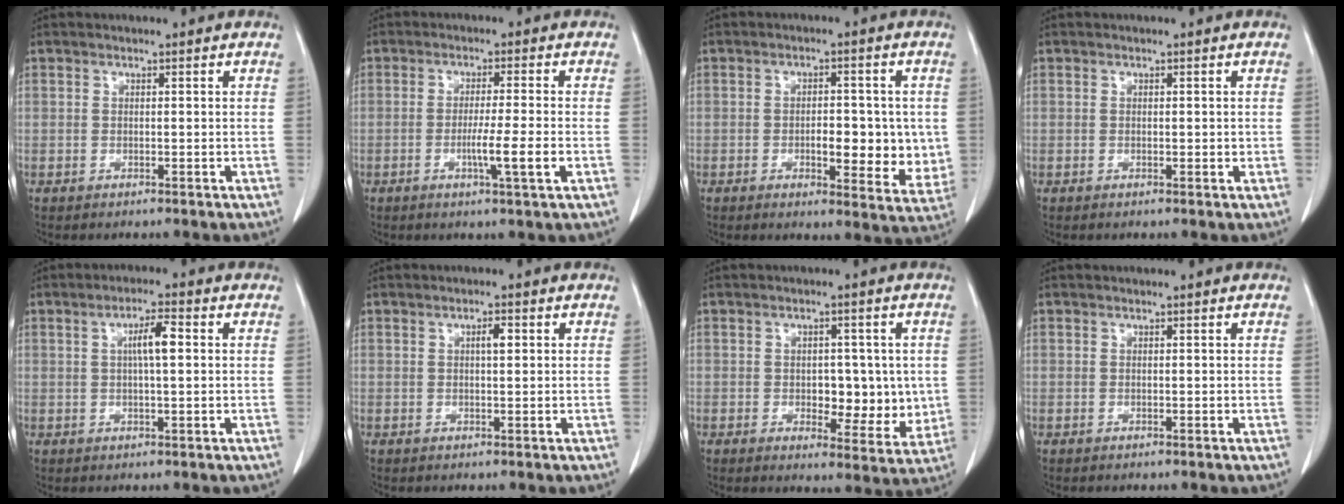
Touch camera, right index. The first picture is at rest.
{"total": 5.5, "force": [-1.6, -0.7, 5.2], "torque": [-0.086, -0.010, -0.025]}
{"total": 9.2, "force": [-0.8, 3.9, 8.3], "torque": [-0.095, -0.006, -0.001]}
{"total": 0.7, "force": [0.0, 0.5, 0.6], "torque": [-0.005, 0.000, 0.004]}
{"total": 4.4, "force": [0.8, 0.5, 4.3], "torque": [-0.076, 0.007, 0.011]}
{"total": 2.2, "force": [0.5, 0.6, 2.1], "torque": [-0.035, 0.003, 0.008]}
{"total": 8.0, "force": [-0.2, 4.4, 6.7], "torque": [-0.069, 0.000, 0.008]}
{"total": 0.0}